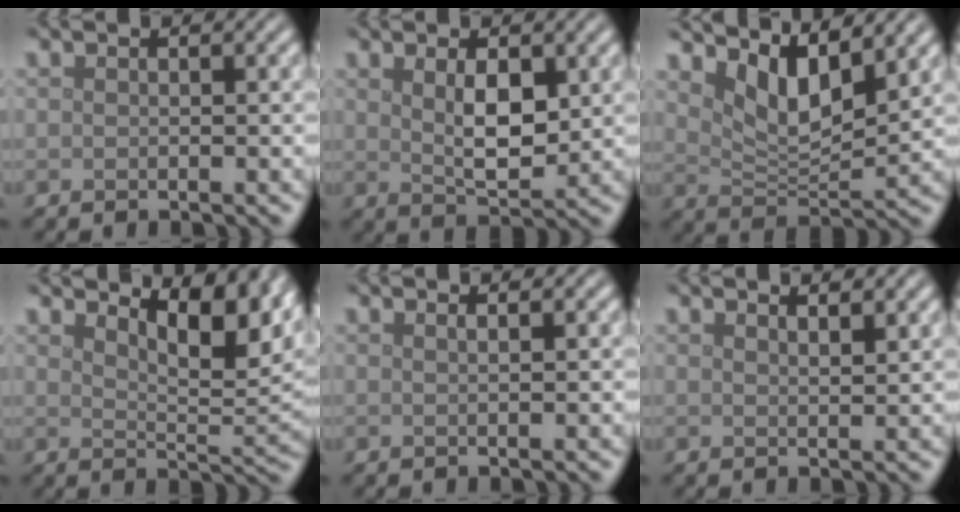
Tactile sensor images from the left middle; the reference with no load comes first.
{"total": 3.7, "force": [1.0, 1.5, 3.2], "torque": [-0.062, -0.007, 0.024]}
{"total": 5.2, "force": [3.3, 1.9, 3.6], "torque": [-0.074, -0.013, 0.060]}
{"total": 7.4, "force": [4.8, 2.6, 5.0], "torque": [-0.071, 0.001, 0.080]}
{"total": 1.2, "force": [0.7, 0.5, 0.9], "torque": [-0.001, -0.002, -0.002]}
{"total": 1.9, "force": [1.6, 0.5, 0.9], "torque": [-0.004, 0.004, 0.015]}